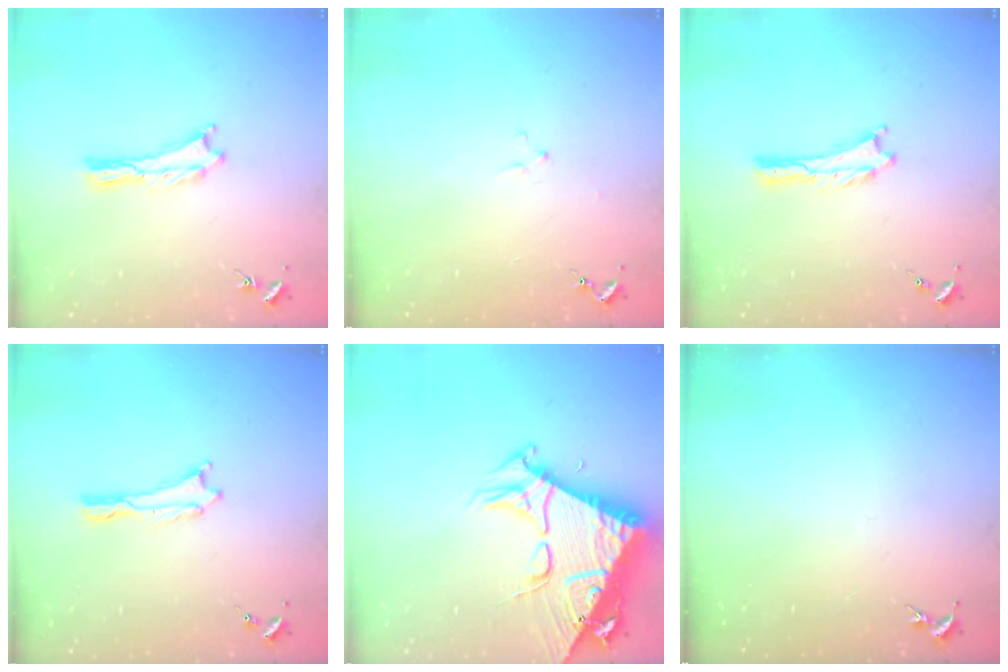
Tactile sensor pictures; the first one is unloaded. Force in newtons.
{"total": 0.8, "press": 0.8, "slide": 0.2}
{"total": 0.0}
{"total": 0.0}
{"total": 10.8, "press": 10.8, "slide": 0.9}
{"total": 0.0}